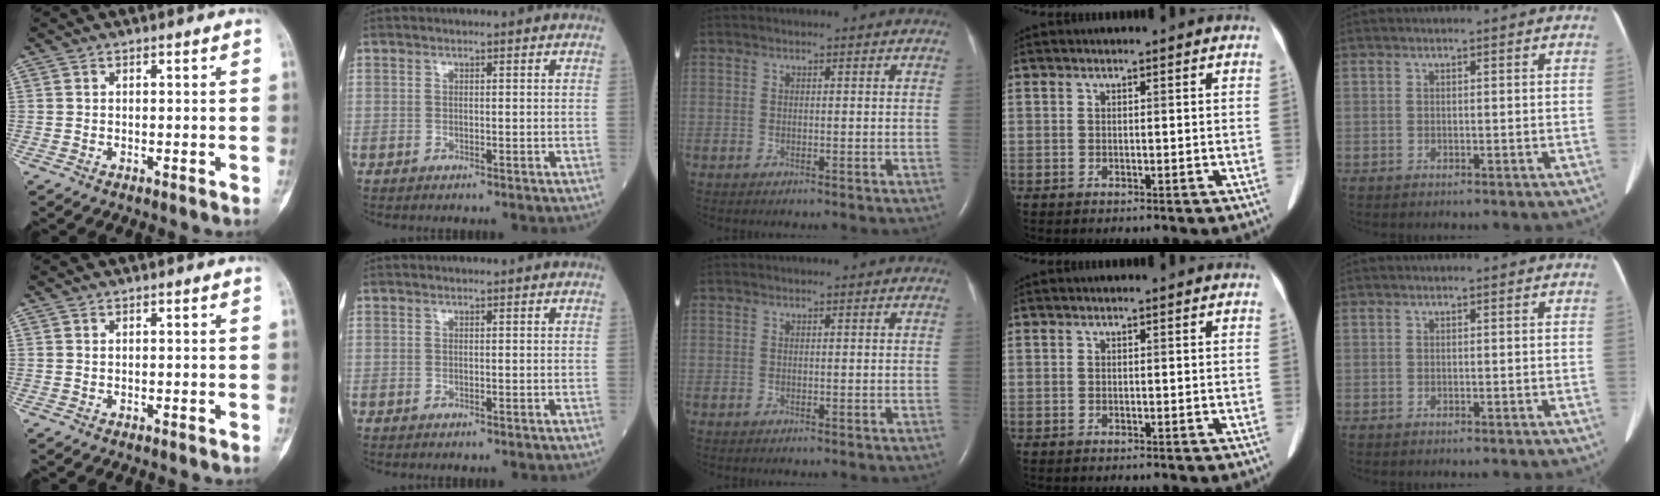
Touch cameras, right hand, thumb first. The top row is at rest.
{}